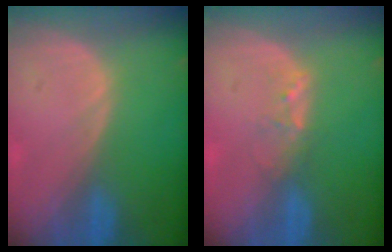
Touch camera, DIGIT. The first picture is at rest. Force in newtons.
{"total": 2.0, "press": 1.9, "slide": 0.4}